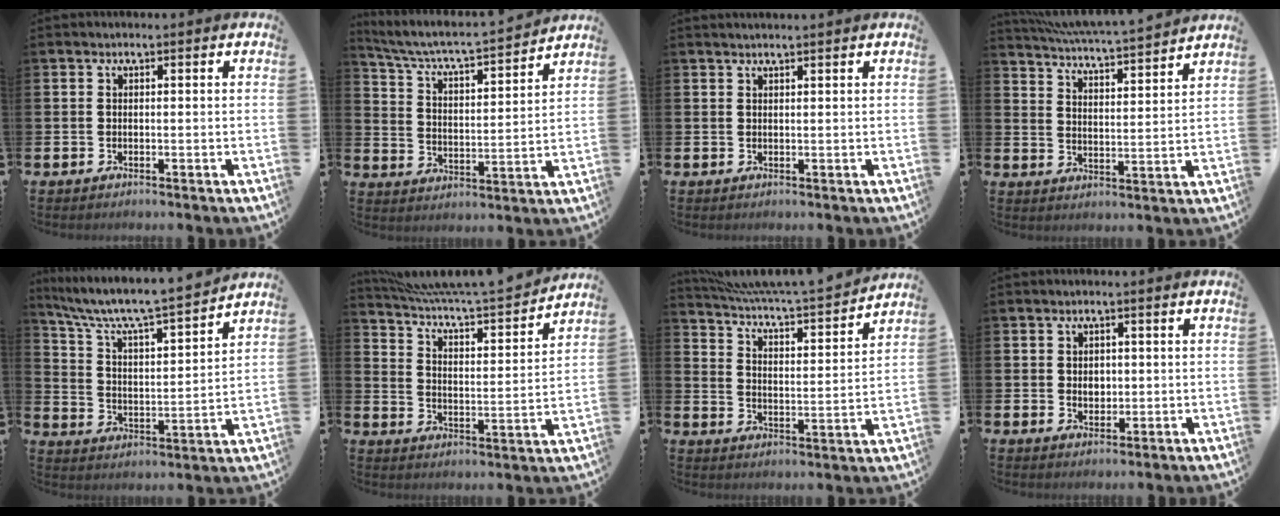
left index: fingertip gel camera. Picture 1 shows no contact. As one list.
[{"total": 5.8, "force": [5.4, 0.7, 2.0], "torque": [-0.069, -0.048, 0.085]}, {"total": 0.9, "force": [0.9, -0.1, 0.2], "torque": [0.000, -0.002, 0.017]}, {"total": 5.9, "force": [5.8, -0.3, 0.9], "torque": [-0.046, -0.049, 0.100]}, {"total": 7.6, "force": [7.0, 0.6, 2.9], "torque": [-0.089, -0.053, 0.113]}, {"total": 7.3, "force": [7.2, 0.0, 1.6], "torque": [-0.065, -0.063, 0.121]}, {"total": 6.5, "force": [6.3, -0.1, 1.3], "torque": [-0.057, -0.059, 0.105]}, {"total": 1.9, "force": [0.5, 1.6, 1.0], "torque": [-0.004, 0.002, 0.004]}]